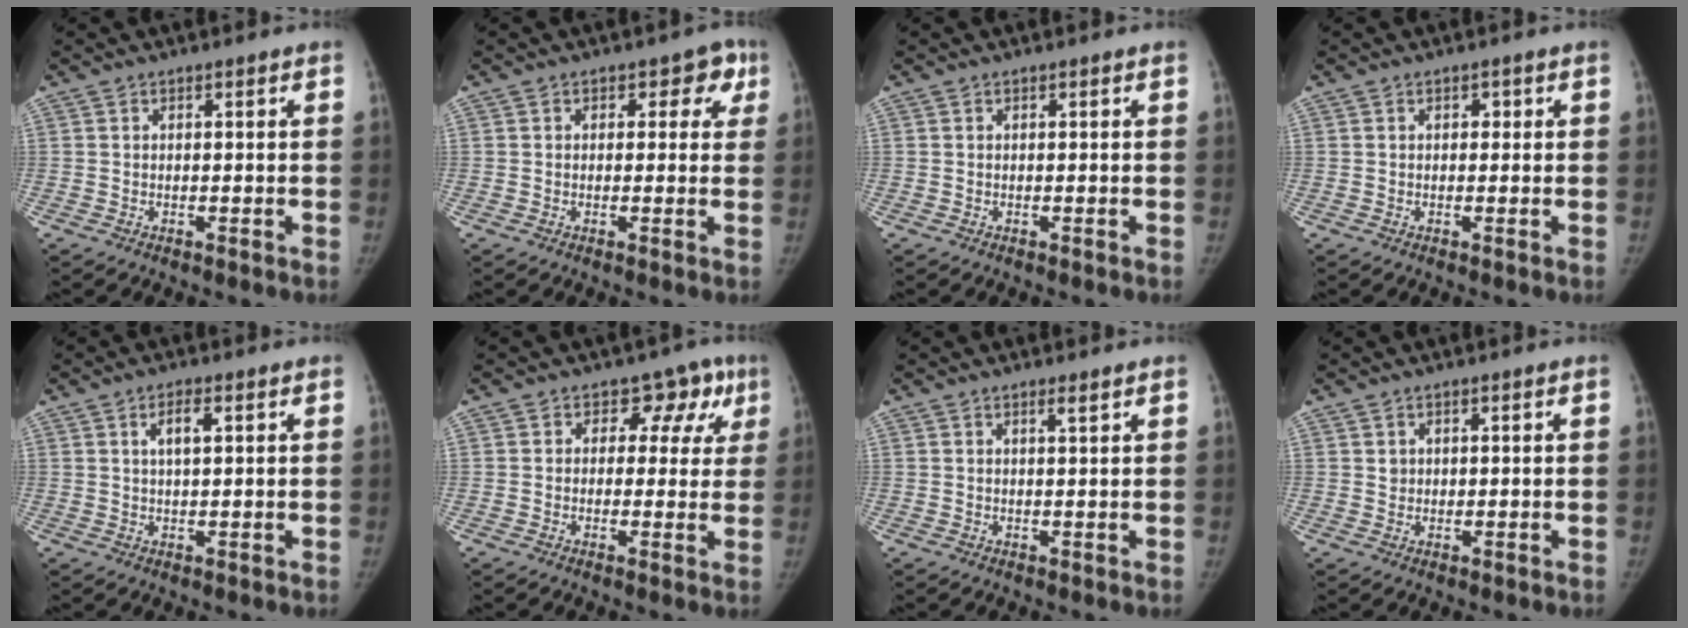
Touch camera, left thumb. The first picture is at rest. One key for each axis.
{"total": 4.5, "fx": 1.6, "fy": 3.3, "fz": 2.6, "tx": 0.017, "ty": 0.001, "tz": 0.006}
{"total": 0.0}
{"total": 1.2, "fx": 0.3, "fy": 0.9, "fz": 0.8, "tx": 0.001, "ty": 0.004, "tz": 0.000}
{"total": 3.5, "fx": 1.3, "fy": 1.3, "fz": 3.0, "tx": -0.050, "ty": 0.003, "tz": 0.023}
{"total": 7.5, "fx": 3.0, "fy": 5.9, "fz": 3.3, "tx": 0.019, "ty": 0.001, "tz": 0.026}
{"total": 1.2, "fx": 0.8, "fy": 0.1, "fz": 0.9, "tx": -0.013, "ty": -0.006, "tz": 0.015}
{"total": 1.3, "fx": 0.5, "fy": 1.2, "fz": 0.3, "tx": 0.008, "ty": -0.002, "tz": 0.007}